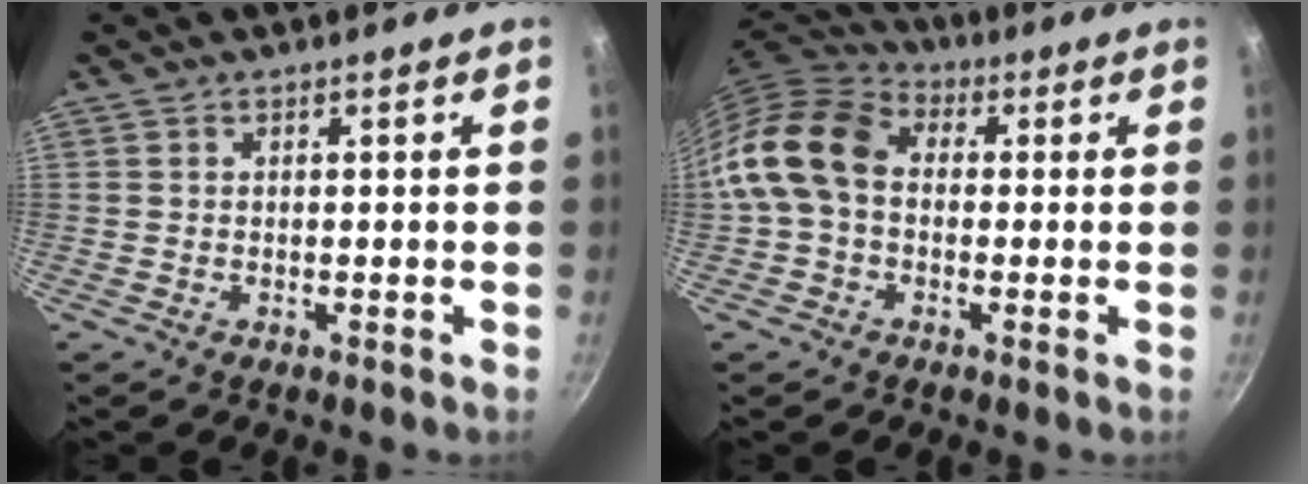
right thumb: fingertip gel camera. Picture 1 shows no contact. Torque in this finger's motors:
{"motor_torque": [0.31, 1.11, 0.24, -0.21, 0.17]}